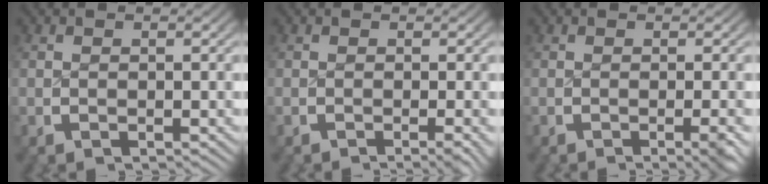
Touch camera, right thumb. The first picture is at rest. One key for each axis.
{"total": 1.3, "fx": -0.9, "fy": -0.2, "fz": 1.0, "tx": -0.011, "ty": 0.002, "tz": -0.013}
{"total": 1.6, "fx": -0.7, "fy": -0.2, "fz": 1.4, "tx": -0.014, "ty": 0.005, "tz": -0.011}